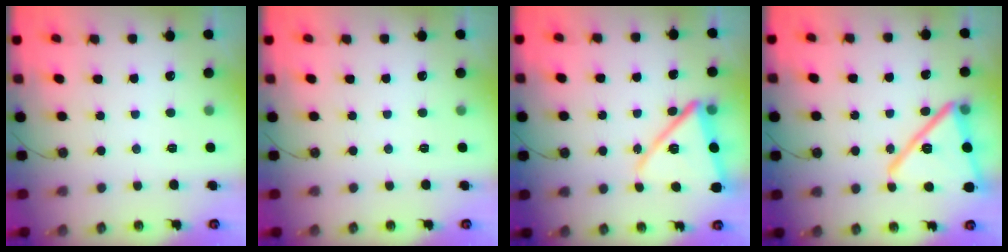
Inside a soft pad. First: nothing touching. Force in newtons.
{"total": 0.0}
{"total": 14.7, "press": 14.6, "slide": 1.4}
{"total": 20.6, "press": 20.5, "slide": 1.4}